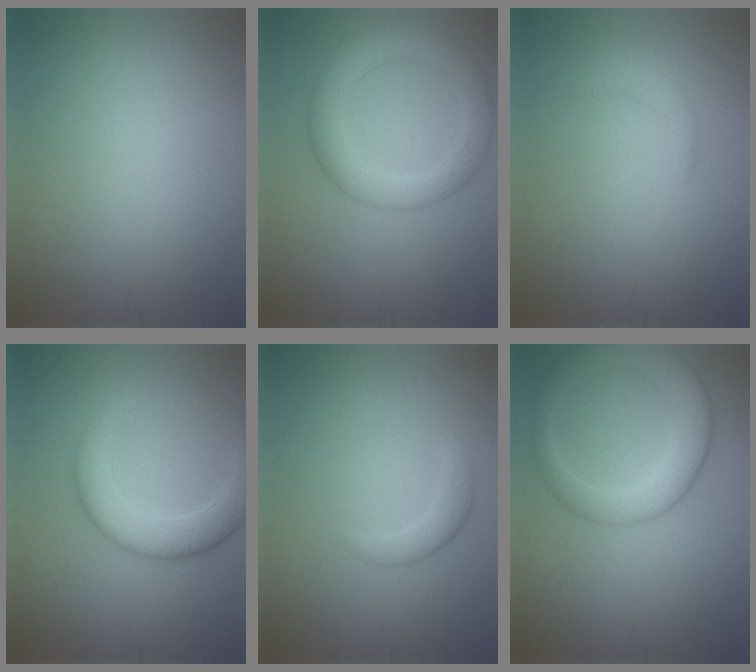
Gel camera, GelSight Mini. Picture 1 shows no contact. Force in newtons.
{"total": 5.5, "press": 5.5, "slide": 0.2}
{"total": 1.2, "press": 1.2, "slide": 0.1}
{"total": 5.2, "press": 5.2, "slide": 0.1}
{"total": 1.6, "press": 1.6, "slide": 0.1}
{"total": 5.8, "press": 5.8, "slide": 0.3}